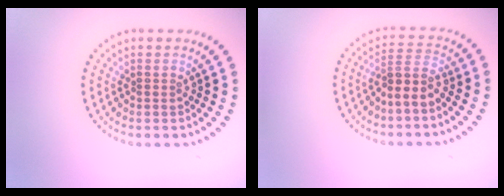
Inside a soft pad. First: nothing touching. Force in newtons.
{"total": 2.6, "press": 2.0, "slide": 1.7}